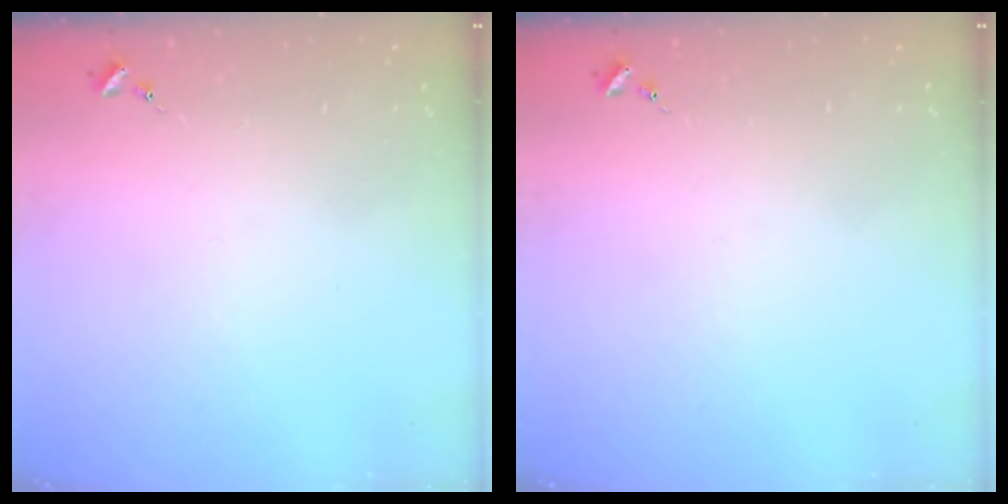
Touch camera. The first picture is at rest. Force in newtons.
{"total": 0.0}